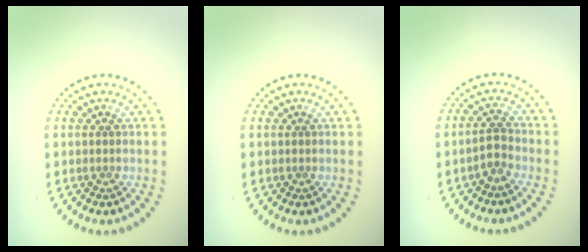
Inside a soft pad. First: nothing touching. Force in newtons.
{"total": 0.0}
{"total": 1.8, "press": 1.6, "slide": 0.8}